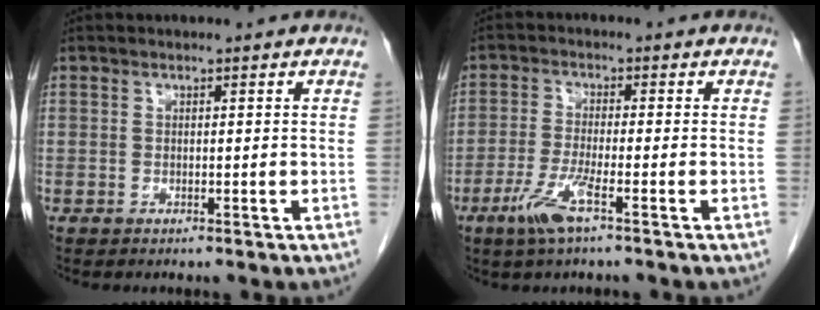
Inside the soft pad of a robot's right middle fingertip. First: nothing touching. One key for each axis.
{"total": 5.2, "fx": -2.9, "fy": 0.1, "fz": 4.4, "tx": -0.095, "ty": -0.011, "tz": -0.060}